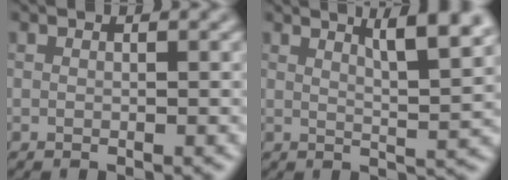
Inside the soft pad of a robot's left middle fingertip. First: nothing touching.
{"total": 6.1, "force": [3.3, 1.5, 4.9], "torque": [-0.050, 0.012, 0.044]}